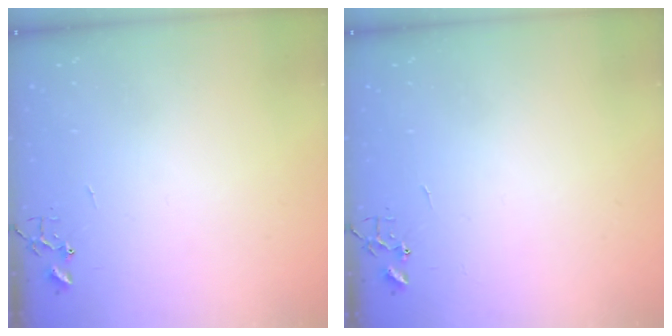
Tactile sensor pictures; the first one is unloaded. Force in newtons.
{"total": 0.0}